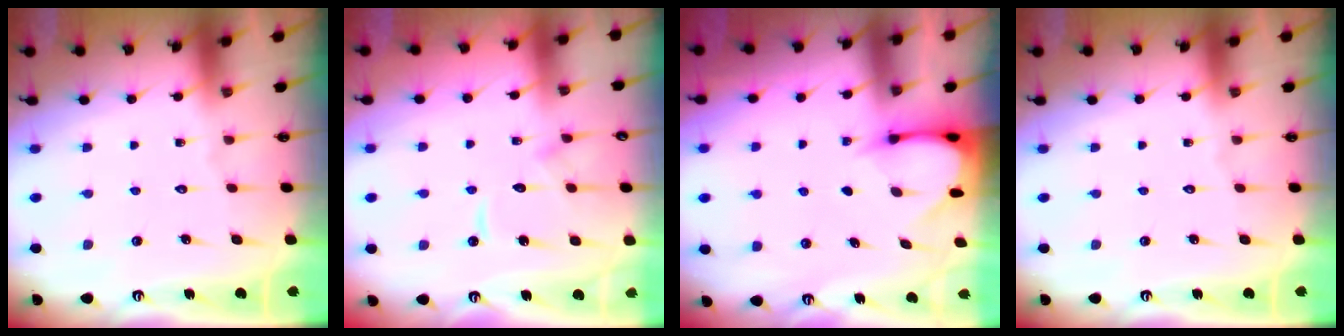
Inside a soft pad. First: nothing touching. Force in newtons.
{"total": 10.3, "press": 10.2, "slide": 0.9}
{"total": 3.6, "press": 3.6, "slide": 0.3}
{"total": 0.0}